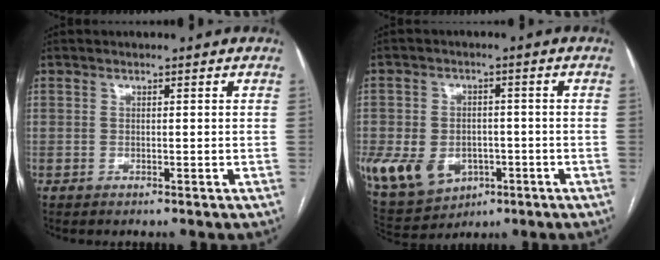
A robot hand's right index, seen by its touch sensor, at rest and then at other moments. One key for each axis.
{"total": 17.9, "fx": -5.9, "fy": 13.8, "fz": 9.7, "tx": -0.240, "ty": 0.008, "tz": -0.076}